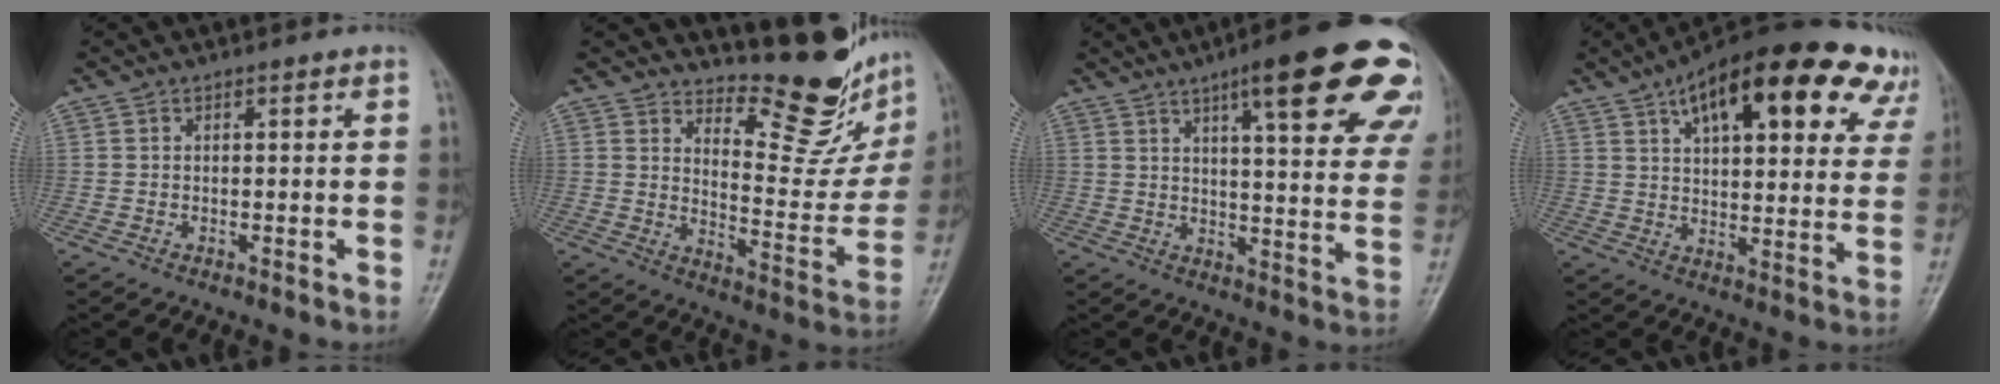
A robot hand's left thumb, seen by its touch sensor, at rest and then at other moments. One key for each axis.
{"total": 15.7, "fx": 13.8, "fy": 4.3, "fz": 6.0, "tx": -0.043, "ty": -0.140, "tz": 0.187}
{"total": 25.5, "fx": 14.3, "fy": 5.8, "fz": 20.3, "tx": -0.222, "ty": -0.030, "tz": 0.179}
{"total": 27.4, "fx": 15.0, "fy": 11.4, "fz": 19.9, "tx": -0.256, "ty": 0.000, "tz": 0.203}